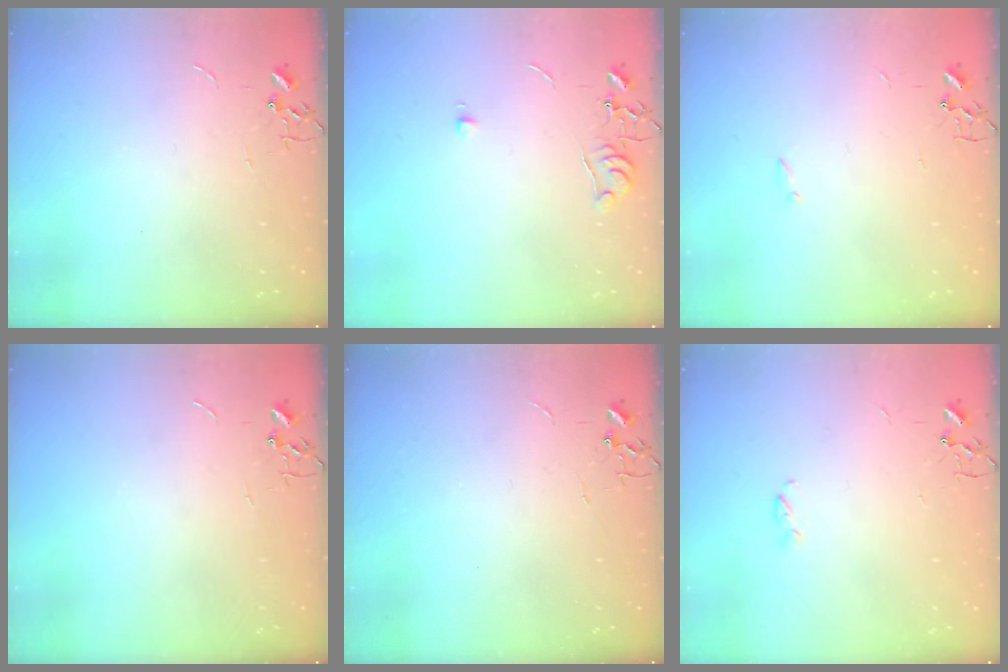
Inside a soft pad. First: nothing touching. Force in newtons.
{"total": 6.5, "press": 6.5, "slide": 0.7}
{"total": 1.3, "press": 1.3, "slide": 0.3}
{"total": 0.0}
{"total": 0.0}
{"total": 2.9, "press": 2.9, "slide": 0.3}